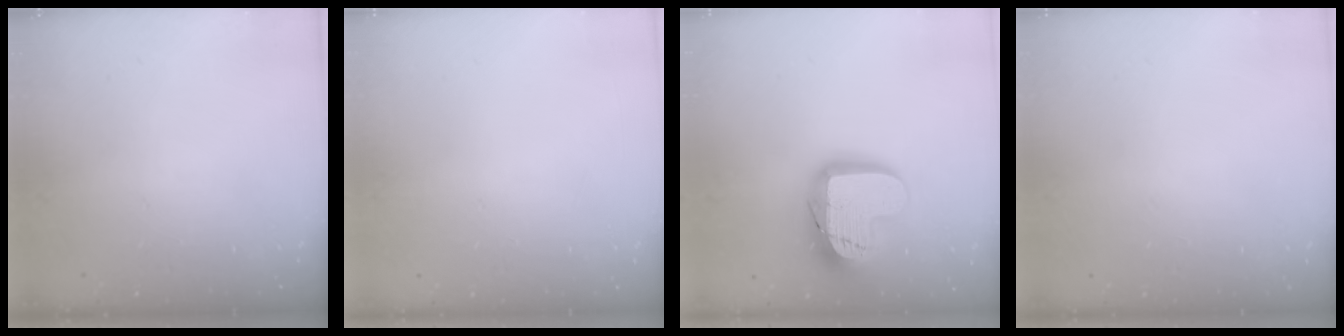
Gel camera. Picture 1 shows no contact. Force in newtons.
{"total": 0.0}
{"total": 18.4, "press": 18.3, "slide": 1.4}
{"total": 0.5, "press": 0.5, "slide": 0.1}